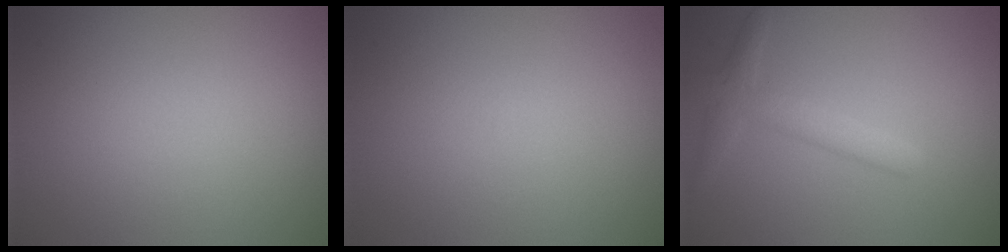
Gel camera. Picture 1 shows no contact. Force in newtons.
{"total": 0.0}
{"total": 2.5, "press": 2.5, "slide": 0.1}